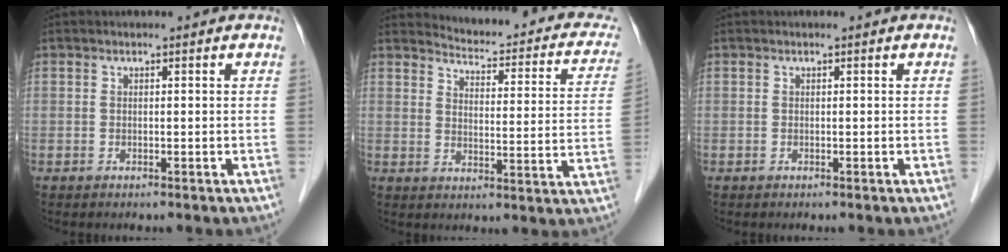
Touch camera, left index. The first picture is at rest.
{"total": 16.4, "force": [15.0, 4.2, 5.2], "torque": [-0.046, -0.042, 0.154]}
{"total": 0.0}